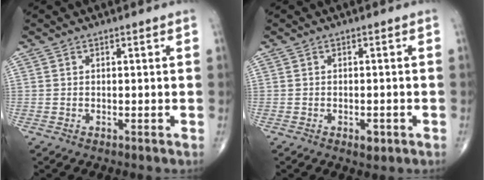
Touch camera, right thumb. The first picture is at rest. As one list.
[{"total": 2.3, "force": [-1.1, 1.1, 1.7], "torque": [-0.017, 0.003, -0.013]}]